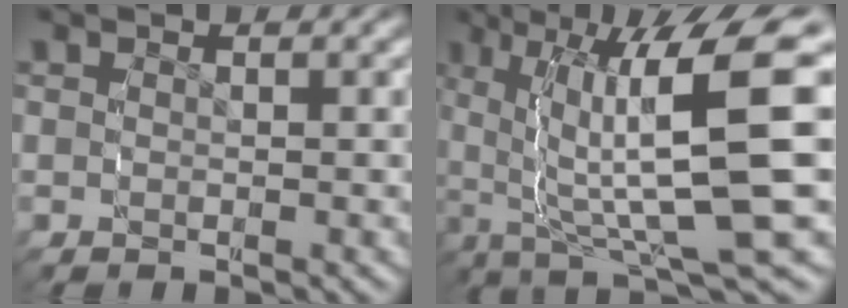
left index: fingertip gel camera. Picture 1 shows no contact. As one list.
[{"total": 14.5, "force": [0.1, 6.2, 13.0], "torque": [-0.180, 0.009, 0.002]}]